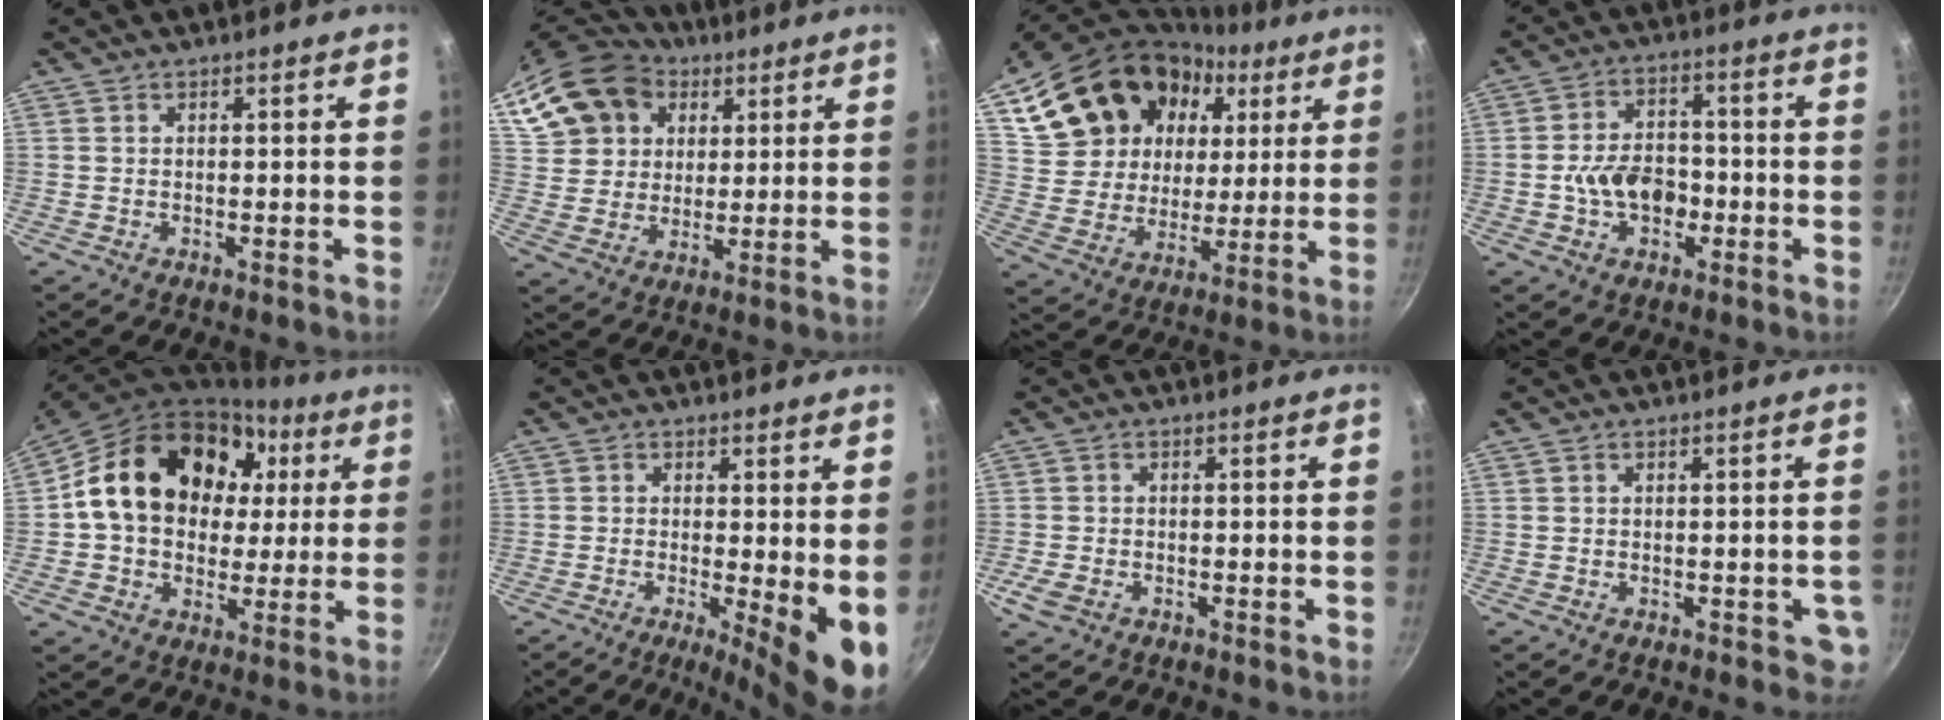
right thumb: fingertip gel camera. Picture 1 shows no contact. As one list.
[{"total": 18.4, "force": [8.4, 14.4, 7.8], "torque": [-0.154, 0.017, 0.158]}, {"total": 22.8, "force": [10.1, 16.6, 11.8], "torque": [-0.206, -0.001, 0.191]}, {"total": 8.8, "force": [-2.1, 6.1, 5.9], "torque": [-0.076, 0.027, -0.039]}, {"total": 22.8, "force": [5.0, 17.3, 14.0], "torque": [-0.223, 0.027, 0.080]}, {"total": 9.0, "force": [-0.7, 2.3, 8.6], "torque": [-0.102, -0.018, -0.008]}, {"total": 3.1, "force": [-1.4, 1.9, 1.9], "torque": [-0.041, -0.002, -0.029]}, {"total": 2.8, "force": [-0.3, 1.8, 2.0], "torque": [-0.014, -0.001, -0.004]}]